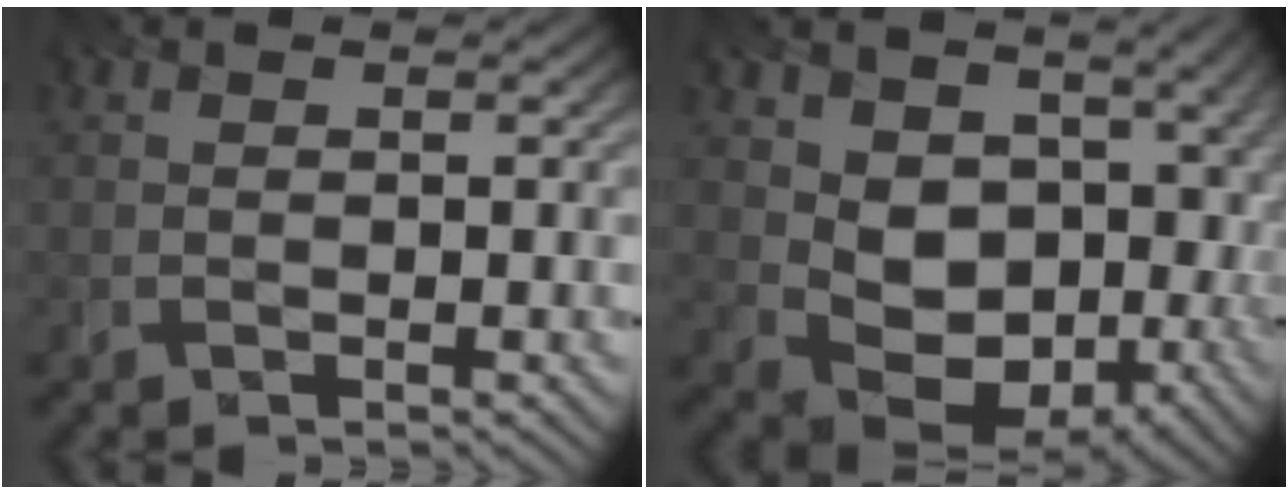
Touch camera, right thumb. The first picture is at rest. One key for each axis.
{"total": 13.6, "fx": 0.9, "fy": 9.7, "fz": 9.4, "tx": -0.166, "ty": -0.034, "tz": 0.031}